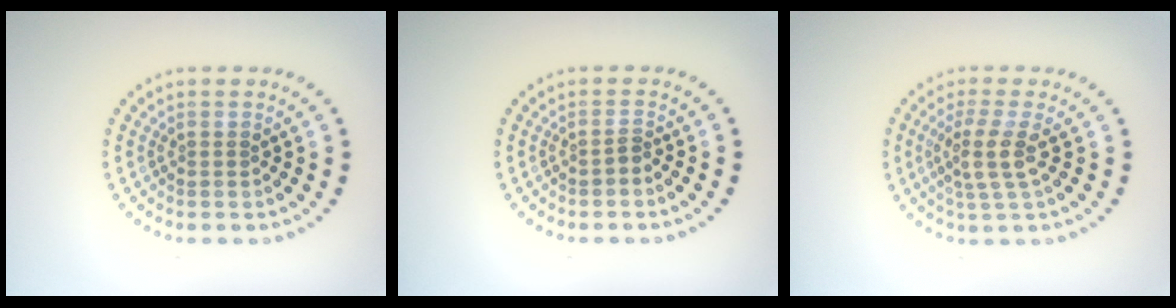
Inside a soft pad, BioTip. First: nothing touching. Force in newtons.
{"total": 0.6, "press": 0.3, "slide": 0.5}
{"total": 3.0, "press": 2.3, "slide": 1.8}